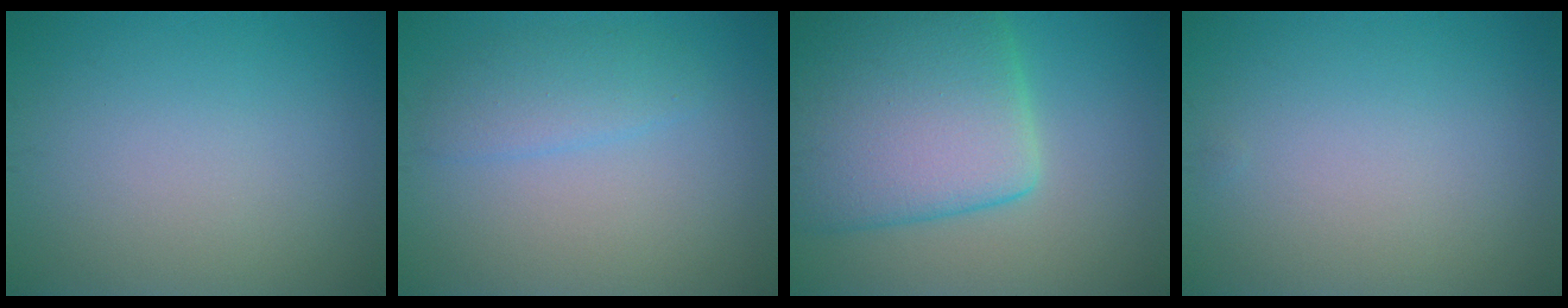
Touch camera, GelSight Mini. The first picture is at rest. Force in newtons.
{"total": 2.3, "press": 2.3, "slide": 0.0}
{"total": 11.0, "press": 10.9, "slide": 0.7}
{"total": 0.0}